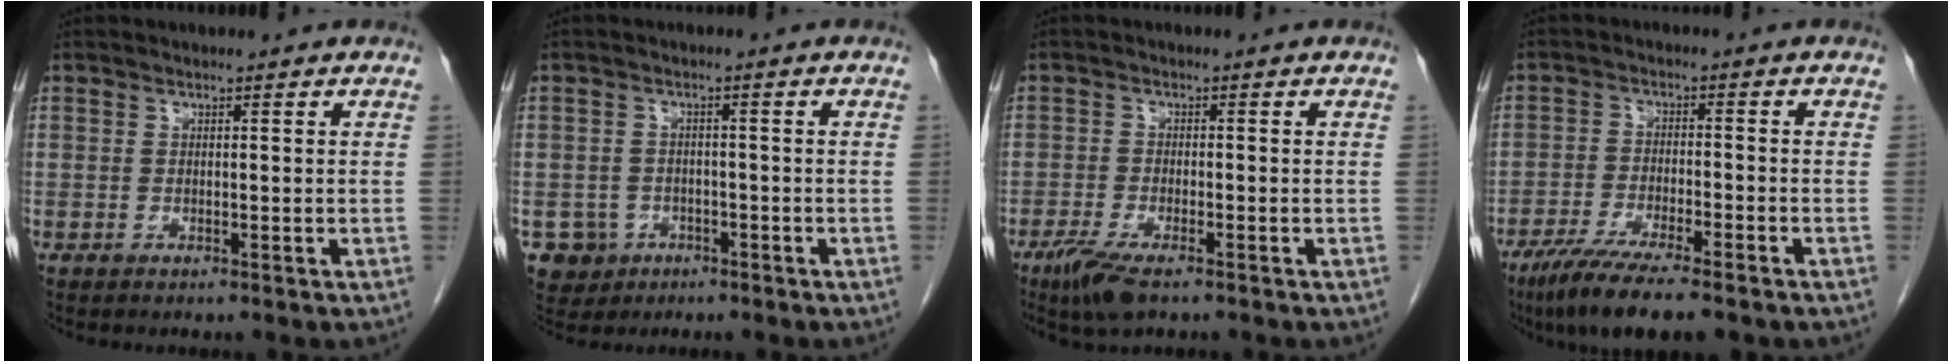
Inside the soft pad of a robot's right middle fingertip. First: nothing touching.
{"total": 4.5, "force": [-1.9, 4.0, 0.2], "torque": [-0.003, 0.010, -0.027]}
{"total": 5.6, "force": [-3.8, 1.1, 4.0], "torque": [-0.083, -0.014, -0.066]}
{"total": 10.0, "force": [-7.5, 1.1, 6.6], "torque": [-0.110, -0.024, -0.121]}